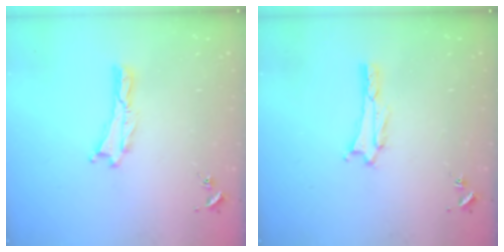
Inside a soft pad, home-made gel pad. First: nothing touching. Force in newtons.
{"total": 1.6, "press": 1.6, "slide": 0.2}